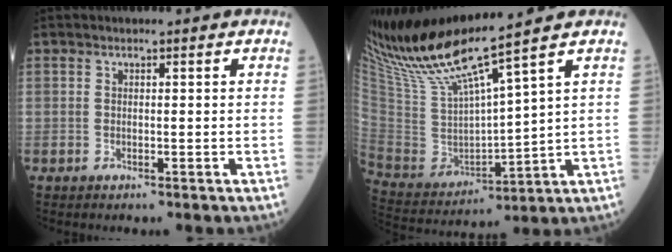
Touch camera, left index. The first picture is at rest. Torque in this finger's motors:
{"motor_torque": [0.51, -1.45, 0.17, 0.16]}